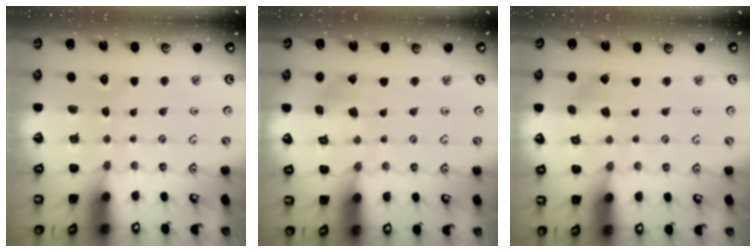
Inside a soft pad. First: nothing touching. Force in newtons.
{"total": 2.1, "press": 2.1, "slide": 0.1}
{"total": 2.1, "press": 2.1, "slide": 0.2}